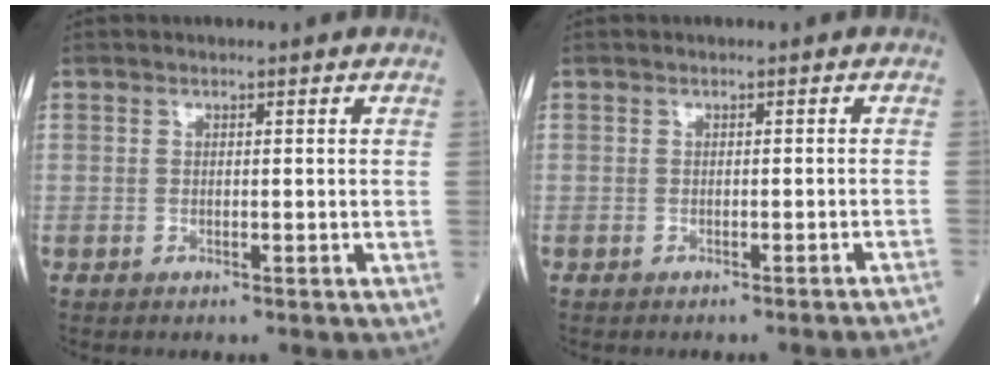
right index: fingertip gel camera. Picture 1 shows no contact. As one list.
[{"total": 4.2, "force": [-3.9, -1.1, 1.2], "torque": [-0.008, -0.011, -0.041]}]